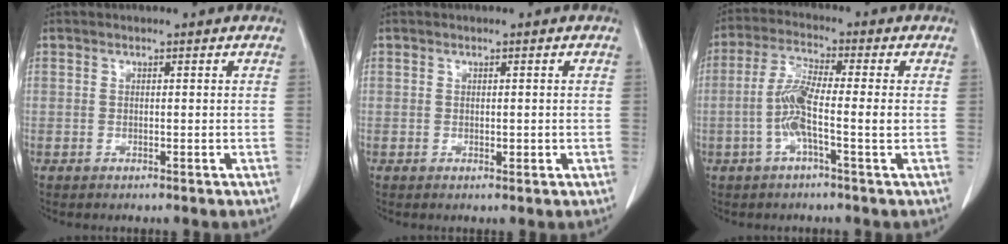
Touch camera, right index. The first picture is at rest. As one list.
[{"total": 0.9, "force": [0.0, 0.6, 0.7], "torque": [-0.005, 0.001, 0.002]}, {"total": 6.9, "force": [-1.3, 0.4, 6.7], "torque": [-0.138, 0.013, -0.028]}]